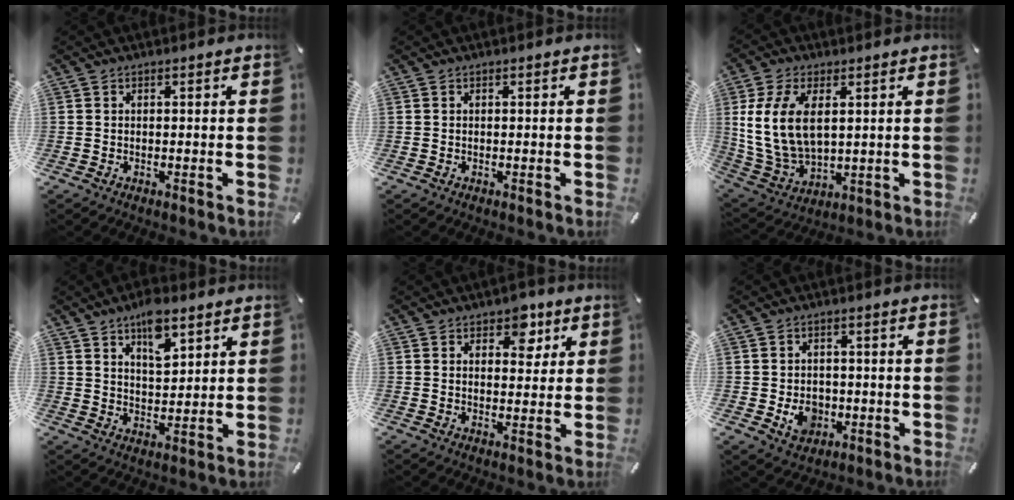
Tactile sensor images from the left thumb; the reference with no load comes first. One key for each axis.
{"total": 0.0}
{"total": 12.8, "fx": 3.5, "fy": 8.0, "fz": 9.3, "tx": -0.219, "ty": -0.007, "tz": 0.062}
{"total": 8.8, "fx": 5.8, "fy": 4.4, "fz": 4.9, "tx": -0.064, "ty": -0.025, "tz": 0.099}
{"total": 6.2, "fx": 3.3, "fy": 4.3, "fz": 3.0, "tx": -0.017, "ty": -0.013, "tz": 0.048}
{"total": 6.2, "fx": -1.5, "fy": 5.2, "fz": 3.1, "tx": -0.050, "ty": 0.003, "tz": -0.026}